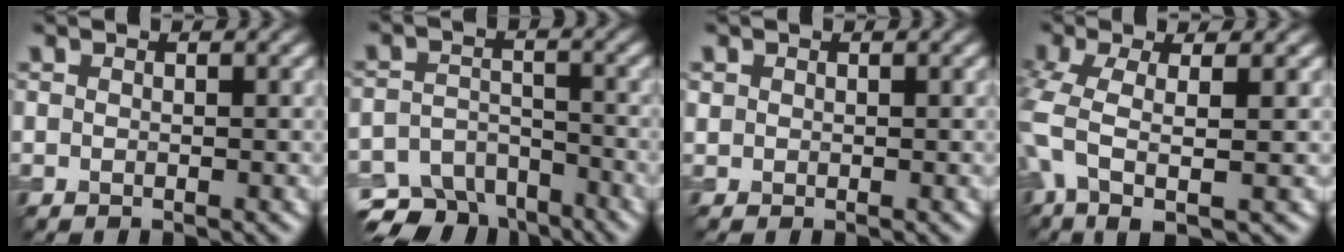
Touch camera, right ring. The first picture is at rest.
{"total": 6.7, "force": [-5.3, 3.5, 2.3], "torque": [-0.032, -0.016, -0.088]}
{"total": 0.5, "force": [0.2, 0.5, 0.0], "torque": [0.002, 0.001, 0.003]}
{"total": 5.6, "force": [-1.3, 1.8, 5.1], "torque": [-0.114, -0.005, -0.030]}